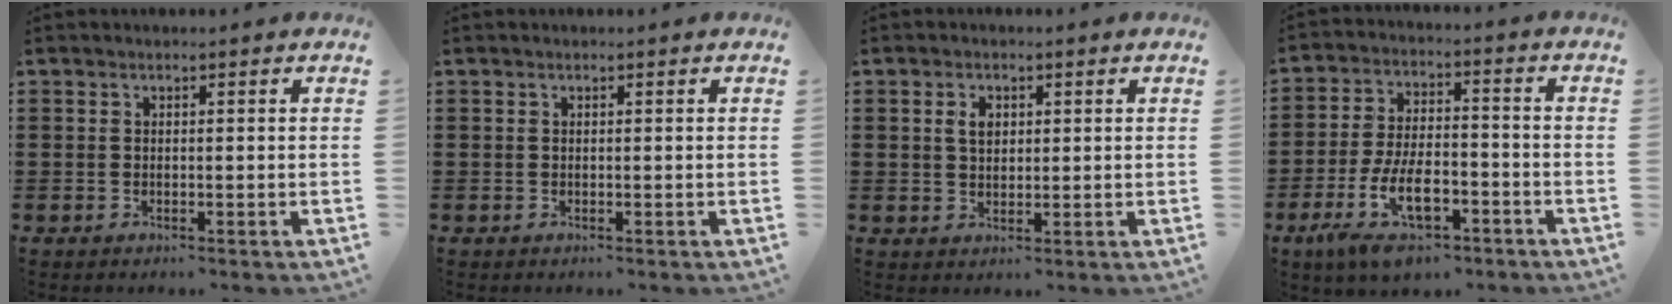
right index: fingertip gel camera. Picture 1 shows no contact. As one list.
[{"total": 0.0}, {"total": 2.7, "force": [0.8, 1.7, 1.9], "torque": [-0.043, 0.009, 0.013]}, {"total": 10.9, "force": [-5.5, 4.7, 8.2], "torque": [-0.174, 0.003, -0.100]}]